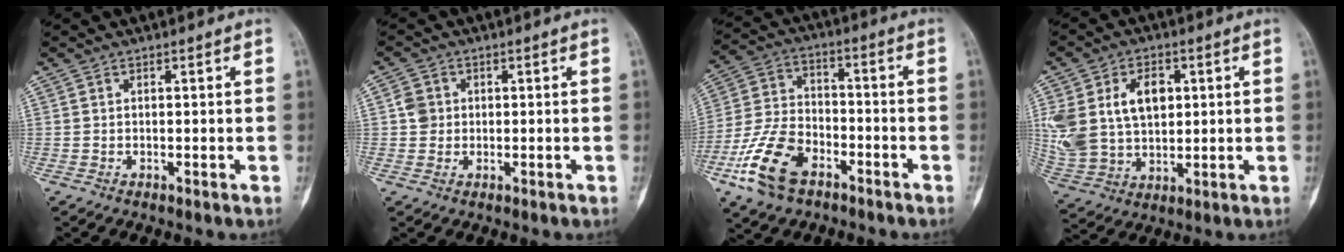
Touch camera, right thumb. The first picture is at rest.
{"total": 3.0, "force": [0.2, 2.8, 1.1], "torque": [-0.005, 0.005, 0.000]}
{"total": 14.0, "force": [-7.3, 8.2, 8.7], "torque": [-0.172, 0.038, -0.143]}
{"total": 16.4, "force": [3.9, 11.2, 11.3], "torque": [-0.223, -0.001, 0.086]}